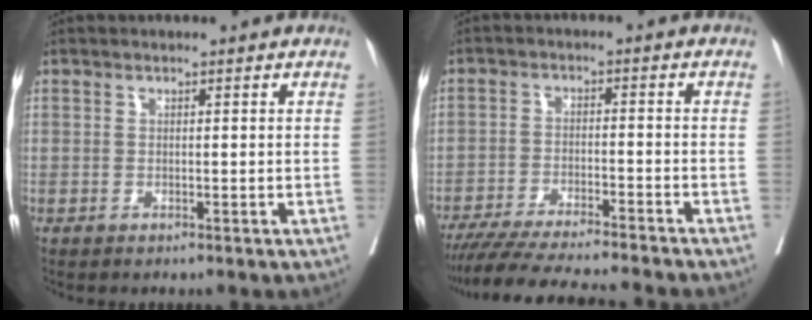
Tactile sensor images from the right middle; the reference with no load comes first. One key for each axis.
{"total": 15.1, "fx": -13.6, "fy": -0.3, "fz": 6.6, "tx": -0.100, "ty": -0.026, "tz": -0.208}